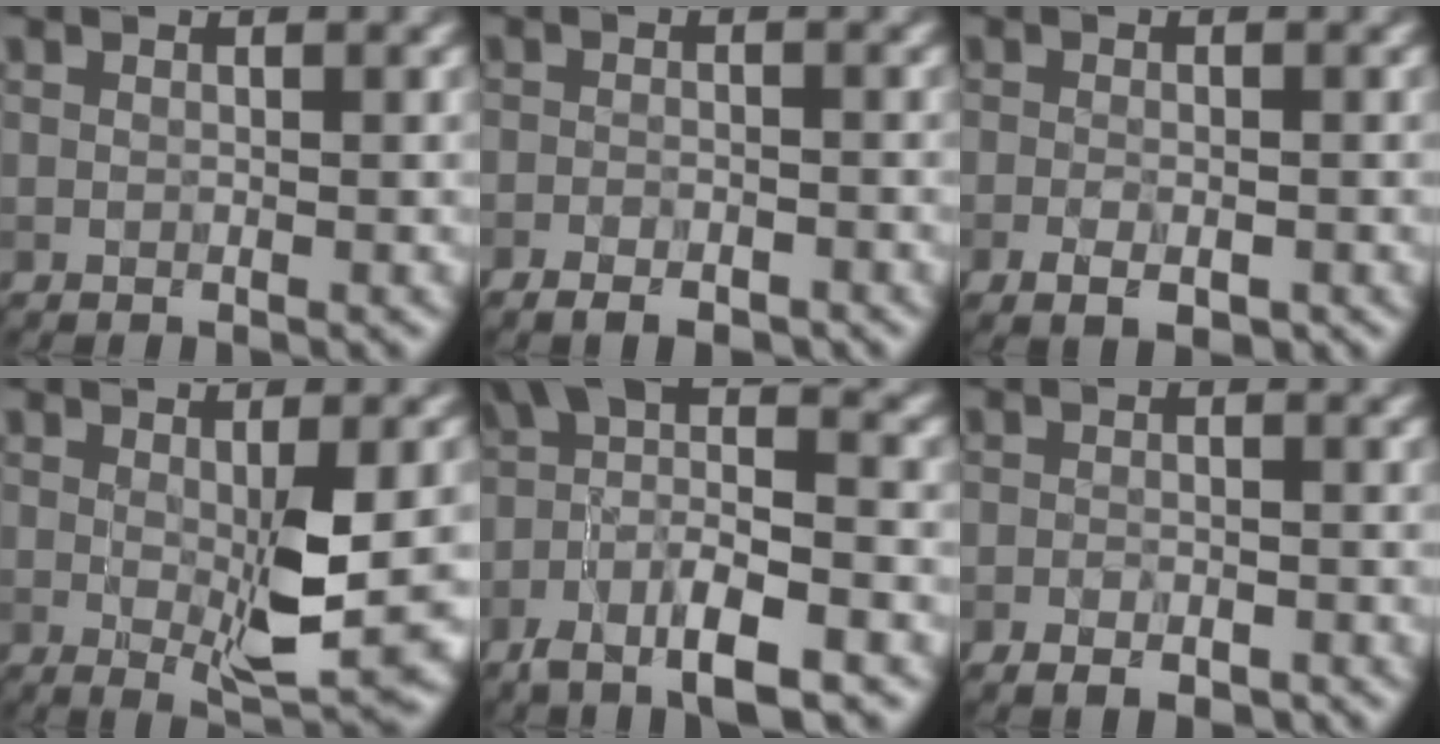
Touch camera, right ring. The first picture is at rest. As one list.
[{"total": 2.9, "force": [-2.4, 0.8, 1.3], "torque": [-0.016, 0.002, -0.031]}, {"total": 2.3, "force": [-1.4, 1.0, 1.6], "torque": [-0.024, -0.007, -0.011]}, {"total": 5.6, "force": [-0.4, 1.1, 5.5], "torque": [-0.089, -0.010, 0.002]}, {"total": 9.0, "force": [-3.4, 3.1, 7.8], "torque": [-0.149, 0.020, -0.062]}, {"total": 2.3, "force": [-1.9, 0.7, 1.1], "torque": [-0.013, 0.000, -0.023]}]